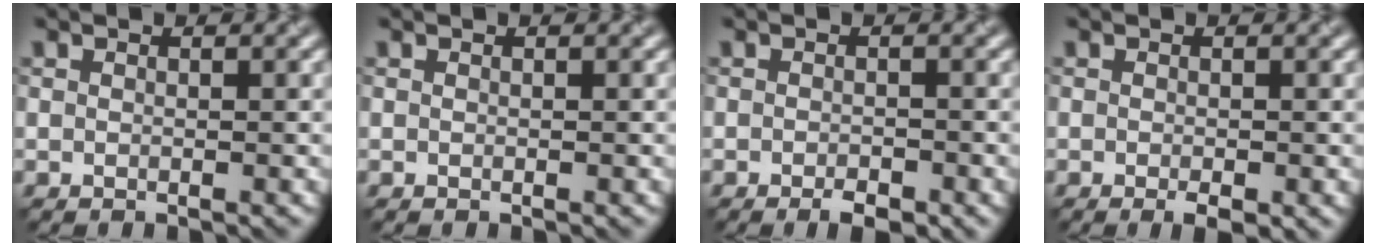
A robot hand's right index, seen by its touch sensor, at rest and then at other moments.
{"total": 0.0}
{"total": 1.9, "force": [-1.2, 0.7, 1.3], "torque": [-0.019, -0.003, -0.018]}
{"total": 1.5, "force": [-0.7, 0.4, 1.3], "torque": [-0.020, -0.005, -0.009]}